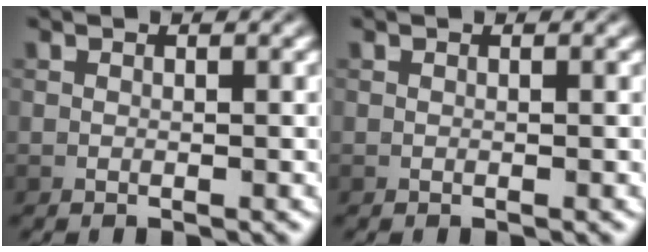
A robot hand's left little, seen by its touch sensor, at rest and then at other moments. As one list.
[{"total": 0.0}]